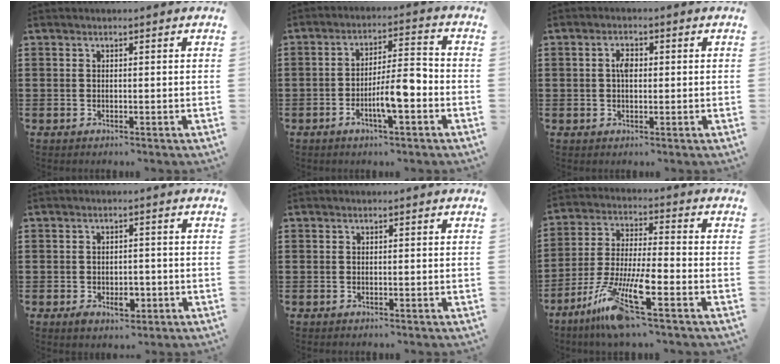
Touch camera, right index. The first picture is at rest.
{"total": 7.3, "force": [-2.8, 1.7, 6.5], "torque": [-0.113, 0.005, -0.052]}
{"total": 2.5, "force": [0.2, 1.3, 2.1], "torque": [-0.043, 0.007, 0.002]}
{"total": 3.9, "force": [-1.4, 2.3, 2.9], "torque": [-0.041, 0.000, -0.024]}
{"total": 0.0}
{"total": 12.4, "force": [-7.5, 1.7, 9.7], "torque": [-0.213, -0.011, -0.145]}